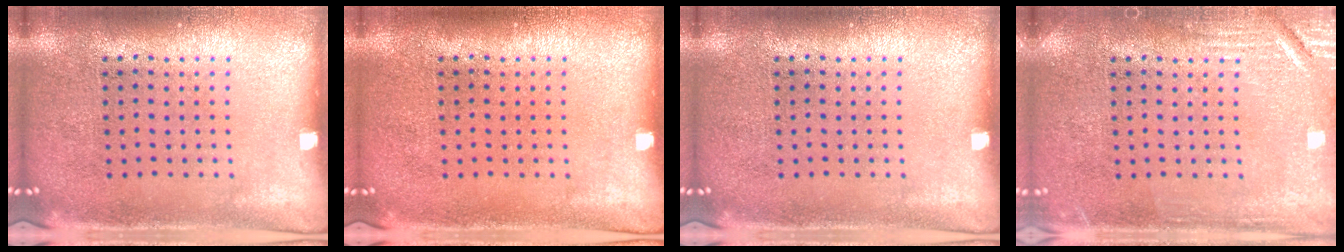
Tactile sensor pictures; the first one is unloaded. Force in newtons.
{"total": 0.0}
{"total": 0.0}
{"total": 2.7, "press": 2.7, "slide": 0.4}